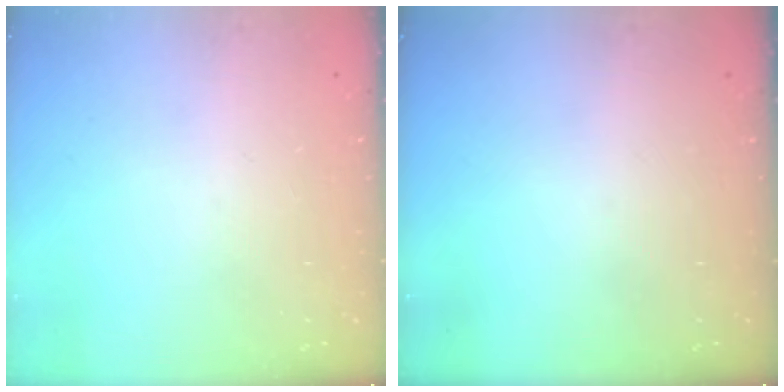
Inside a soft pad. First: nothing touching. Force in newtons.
{"total": 0.0}